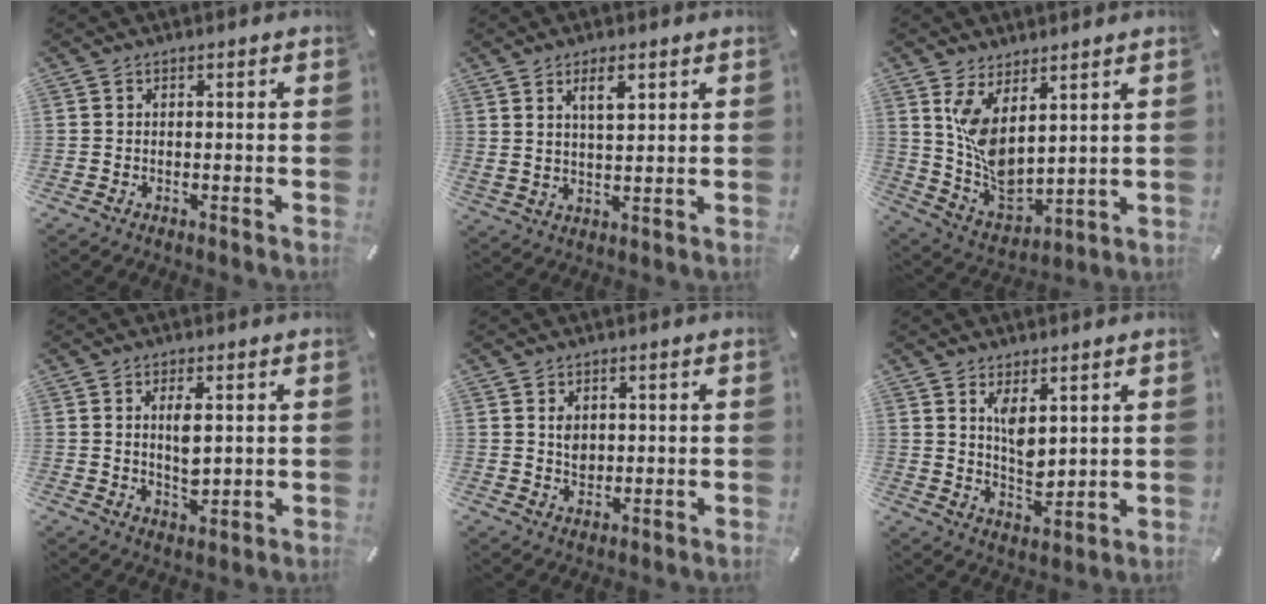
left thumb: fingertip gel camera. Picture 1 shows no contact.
{"total": 6.1, "force": [3.6, 2.0, 4.5], "torque": [-0.072, -0.015, 0.059]}
{"total": 9.4, "force": [4.6, 5.0, 6.5], "torque": [-0.134, -0.039, 0.094]}
{"total": 5.4, "force": [1.2, 2.5, 4.7], "torque": [-0.087, -0.005, 0.015]}
{"total": 3.4, "force": [1.0, 2.8, 1.7], "torque": [-0.022, -0.001, 0.015]}
{"total": 6.7, "force": [3.7, 3.5, 4.4], "torque": [-0.067, -0.025, 0.062]}